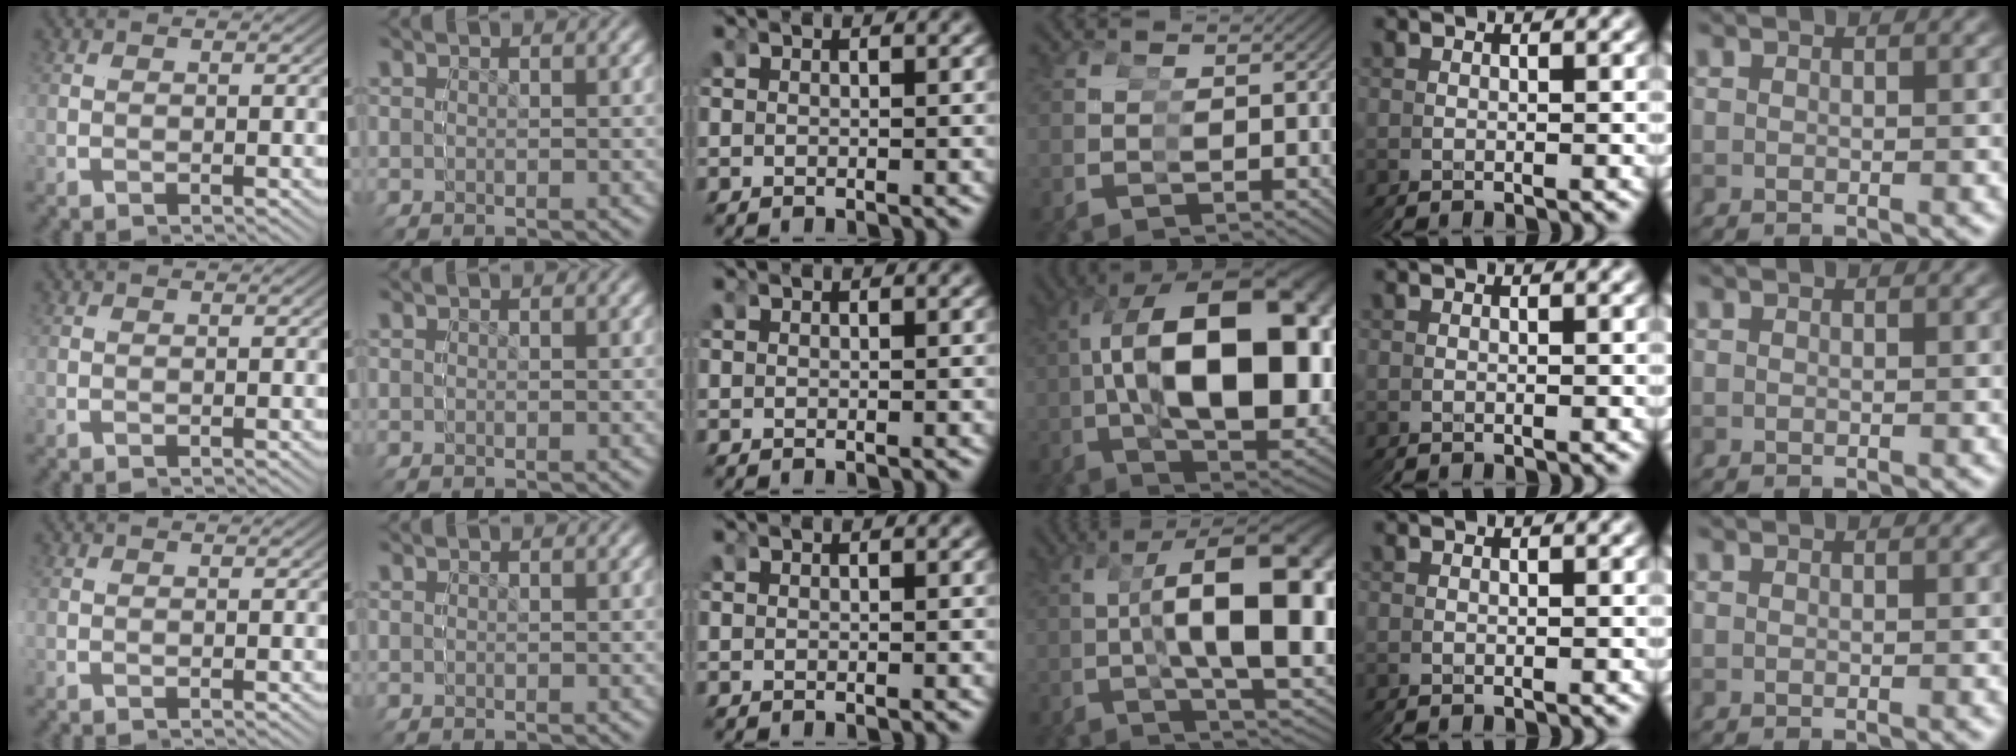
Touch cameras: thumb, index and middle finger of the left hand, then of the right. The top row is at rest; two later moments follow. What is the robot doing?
{"motion": "grasp_and_lifting", "object": "cubes"}